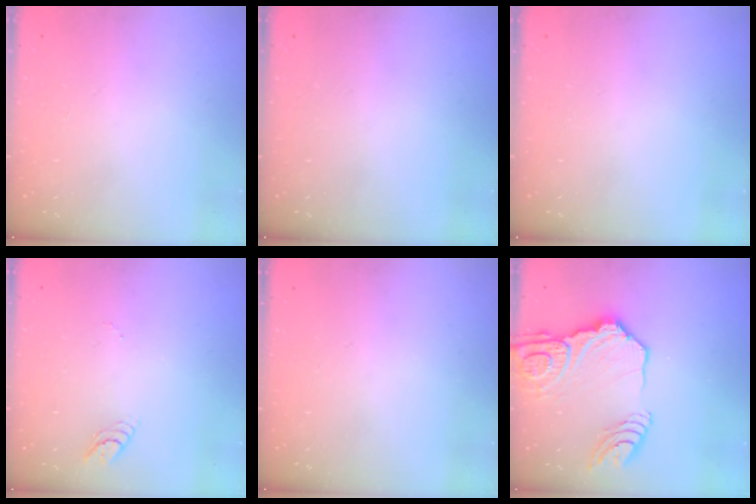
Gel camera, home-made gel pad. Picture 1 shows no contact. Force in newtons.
{"total": 0.0}
{"total": 0.0}
{"total": 3.5, "press": 3.5, "slide": 0.4}
{"total": 0.0}
{"total": 20.3, "press": 20.1, "slide": 2.6}